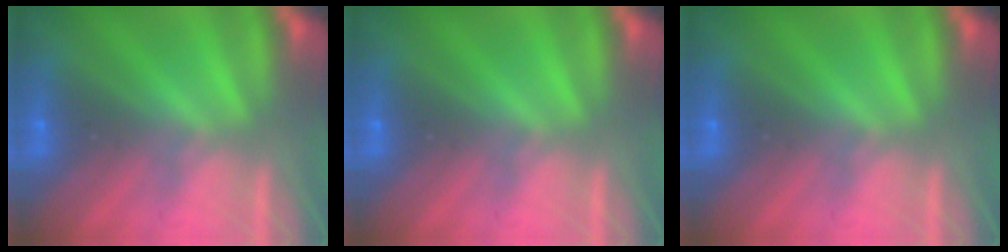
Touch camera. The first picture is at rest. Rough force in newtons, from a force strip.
{"total": 0.0}
{"total": 0.0}